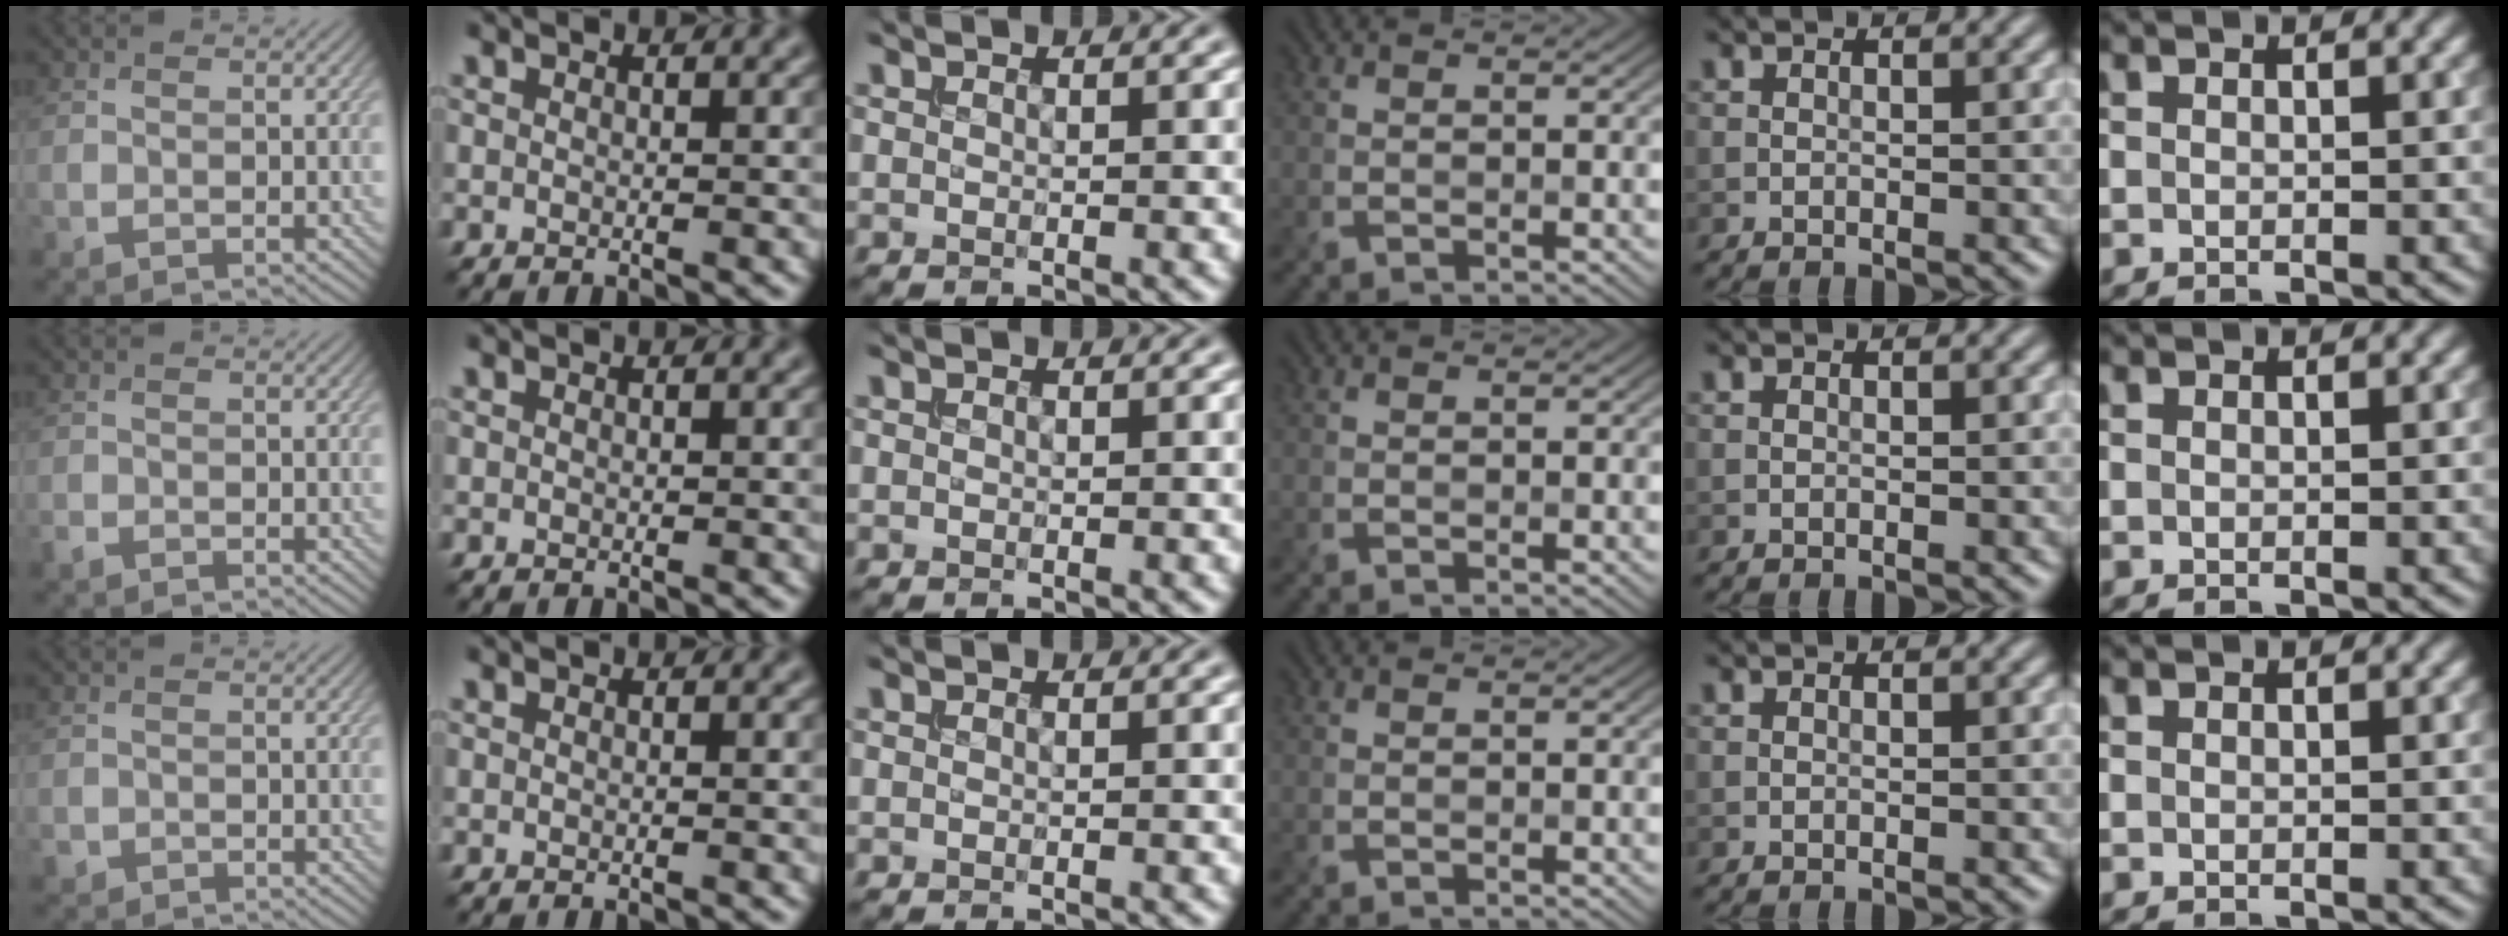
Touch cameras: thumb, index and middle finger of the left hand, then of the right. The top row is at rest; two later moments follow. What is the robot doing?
{"motion": "insert", "object": "file holder"}